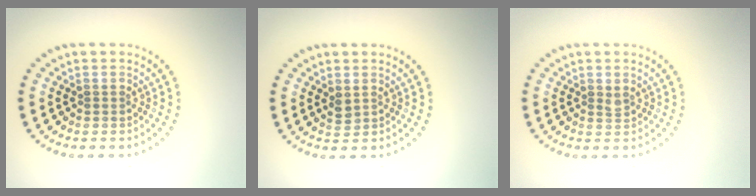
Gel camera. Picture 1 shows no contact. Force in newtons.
{"total": 1.0, "press": 1.0, "slide": 0.4}
{"total": 0.6, "press": 0.5, "slide": 0.3}